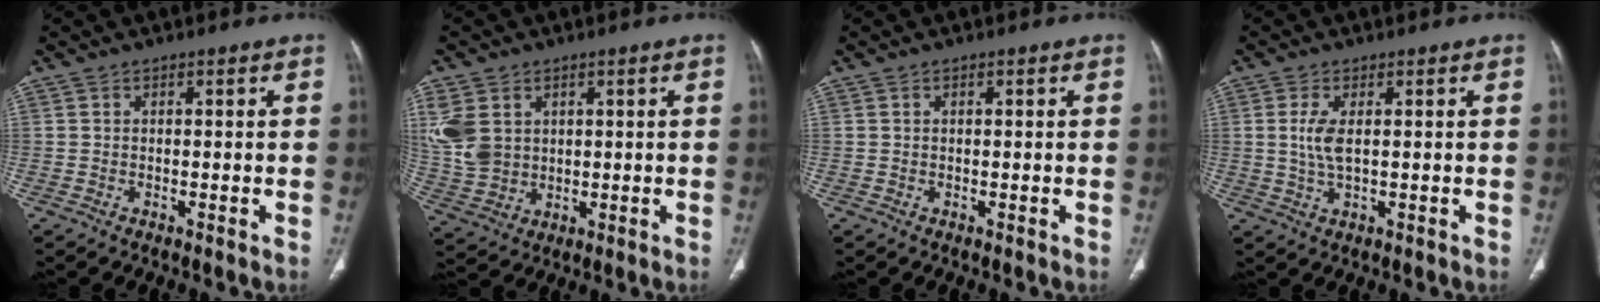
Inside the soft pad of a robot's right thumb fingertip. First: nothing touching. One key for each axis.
{"total": 10.2, "fx": 3.0, "fy": 7.7, "fz": 6.1, "tx": -0.126, "ty": -0.006, "tz": 0.077}
{"total": 0.7, "fx": 0.3, "fy": 0.2, "fz": 0.6, "tx": -0.016, "ty": 0.007, "tz": 0.007}
{"total": 4.5, "fx": 0.8, "fy": 1.7, "fz": 4.1, "tx": -0.100, "ty": -0.006, "tz": 0.021}